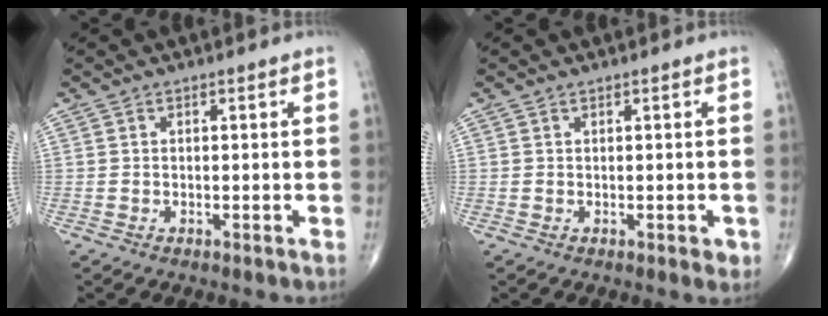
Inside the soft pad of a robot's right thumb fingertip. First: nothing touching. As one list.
[{"total": 1.3, "force": [0.0, 0.7, 1.1], "torque": [-0.011, -0.002, 0.002]}]